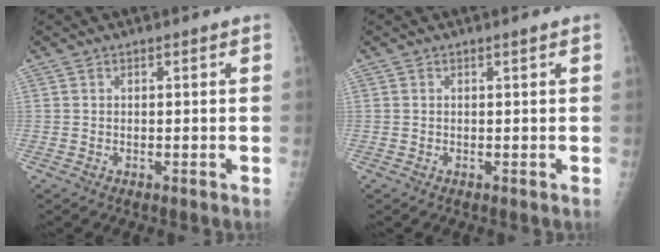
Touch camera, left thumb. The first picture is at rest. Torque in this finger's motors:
{"motor_torque": [0.06, -0.02, -0.02, -0.05, 0.00]}